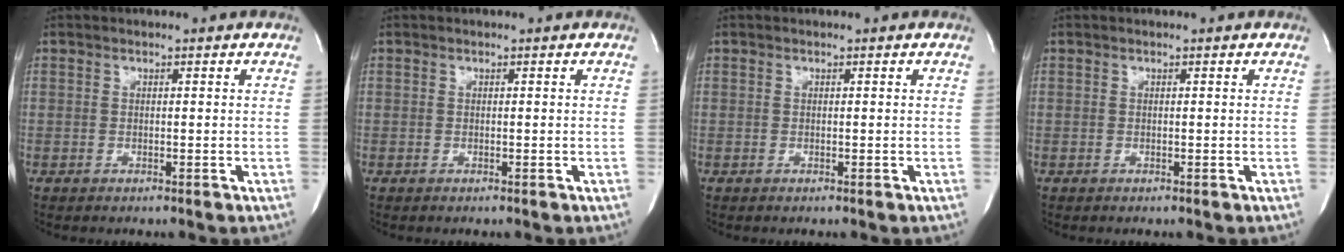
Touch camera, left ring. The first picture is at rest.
{"total": 0.0}
{"total": 0.0}
{"total": 0.0}